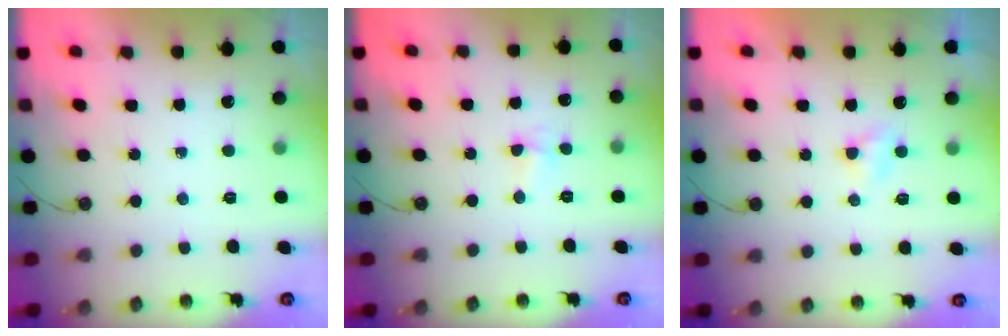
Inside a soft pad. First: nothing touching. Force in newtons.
{"total": 4.6, "press": 3.4, "slide": 3.0}
{"total": 2.7, "press": 2.6, "slide": 0.4}